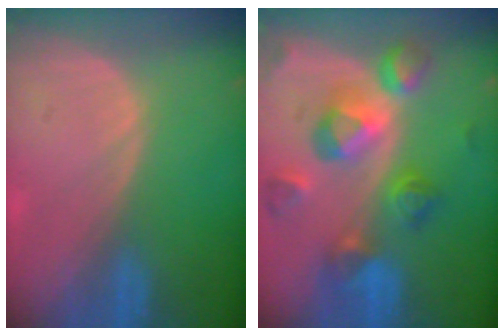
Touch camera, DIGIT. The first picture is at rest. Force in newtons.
{"total": 10.5, "press": 9.4, "slide": 4.7}